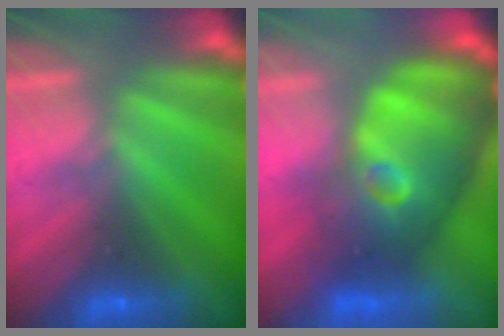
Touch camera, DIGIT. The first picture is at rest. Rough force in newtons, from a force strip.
{"total": 10.9}